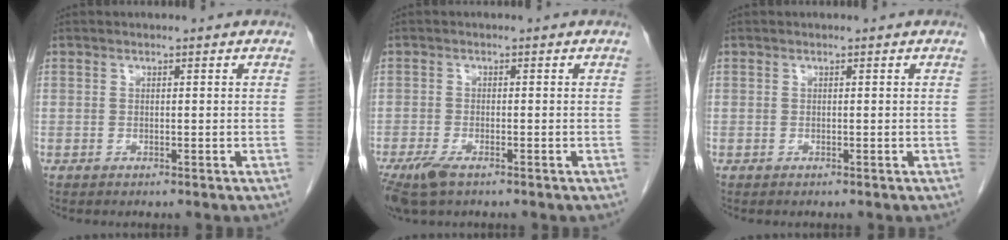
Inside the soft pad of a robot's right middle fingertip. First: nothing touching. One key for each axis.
{"total": 4.6, "fx": -3.0, "fy": 1.5, "fz": 3.1, "tx": -0.068, "ty": -0.011, "tz": -0.053}
{"total": 0.0}